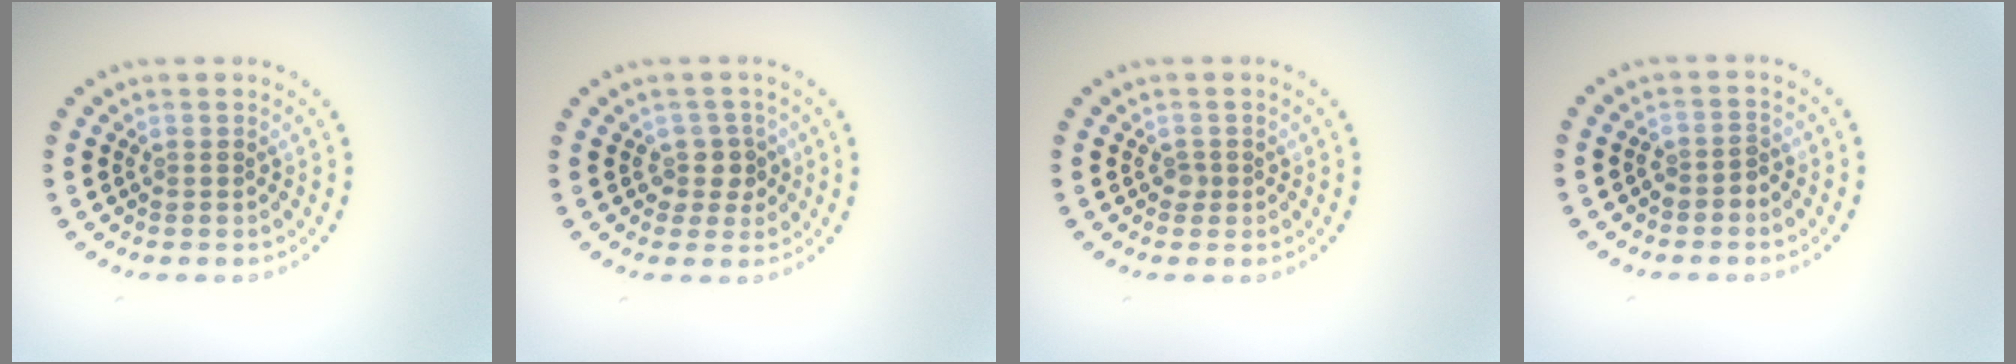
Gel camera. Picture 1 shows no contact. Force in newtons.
{"total": 2.0, "press": 1.6, "slide": 1.3}
{"total": 0.7, "press": 0.4, "slide": 0.6}
{"total": 1.2, "press": 1.1, "slide": 0.6}